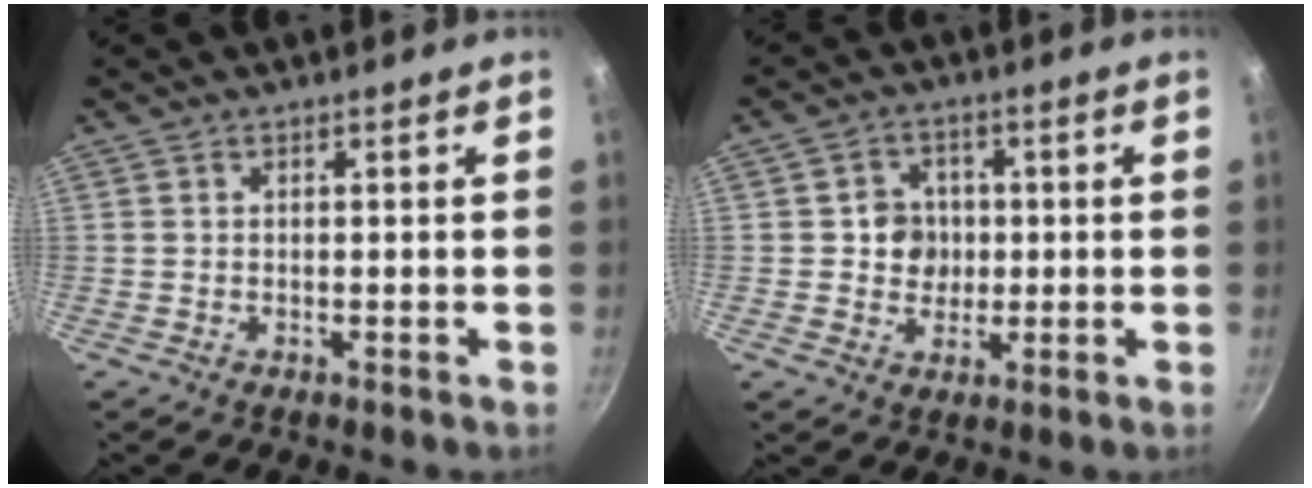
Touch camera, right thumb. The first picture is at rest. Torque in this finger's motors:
{"motor_torque": [0.02, -0.02, 0.46, -0.05, 0.07]}